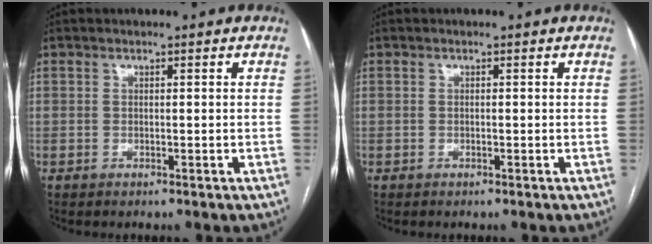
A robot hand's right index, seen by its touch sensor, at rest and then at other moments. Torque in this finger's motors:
{"motor_torque": [0.12, 0.10, -0.02, 0.00]}